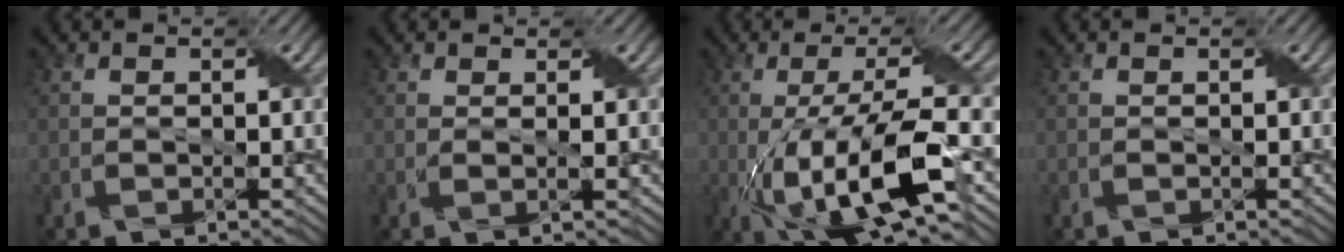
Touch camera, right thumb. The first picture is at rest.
{"total": 1.0, "force": [0.4, 0.2, 0.9], "torque": [-0.022, 0.004, -0.001]}
{"total": 13.6, "force": [-3.5, 4.1, 12.5], "torque": [-0.226, -0.004, -0.062]}
{"total": 0.0}